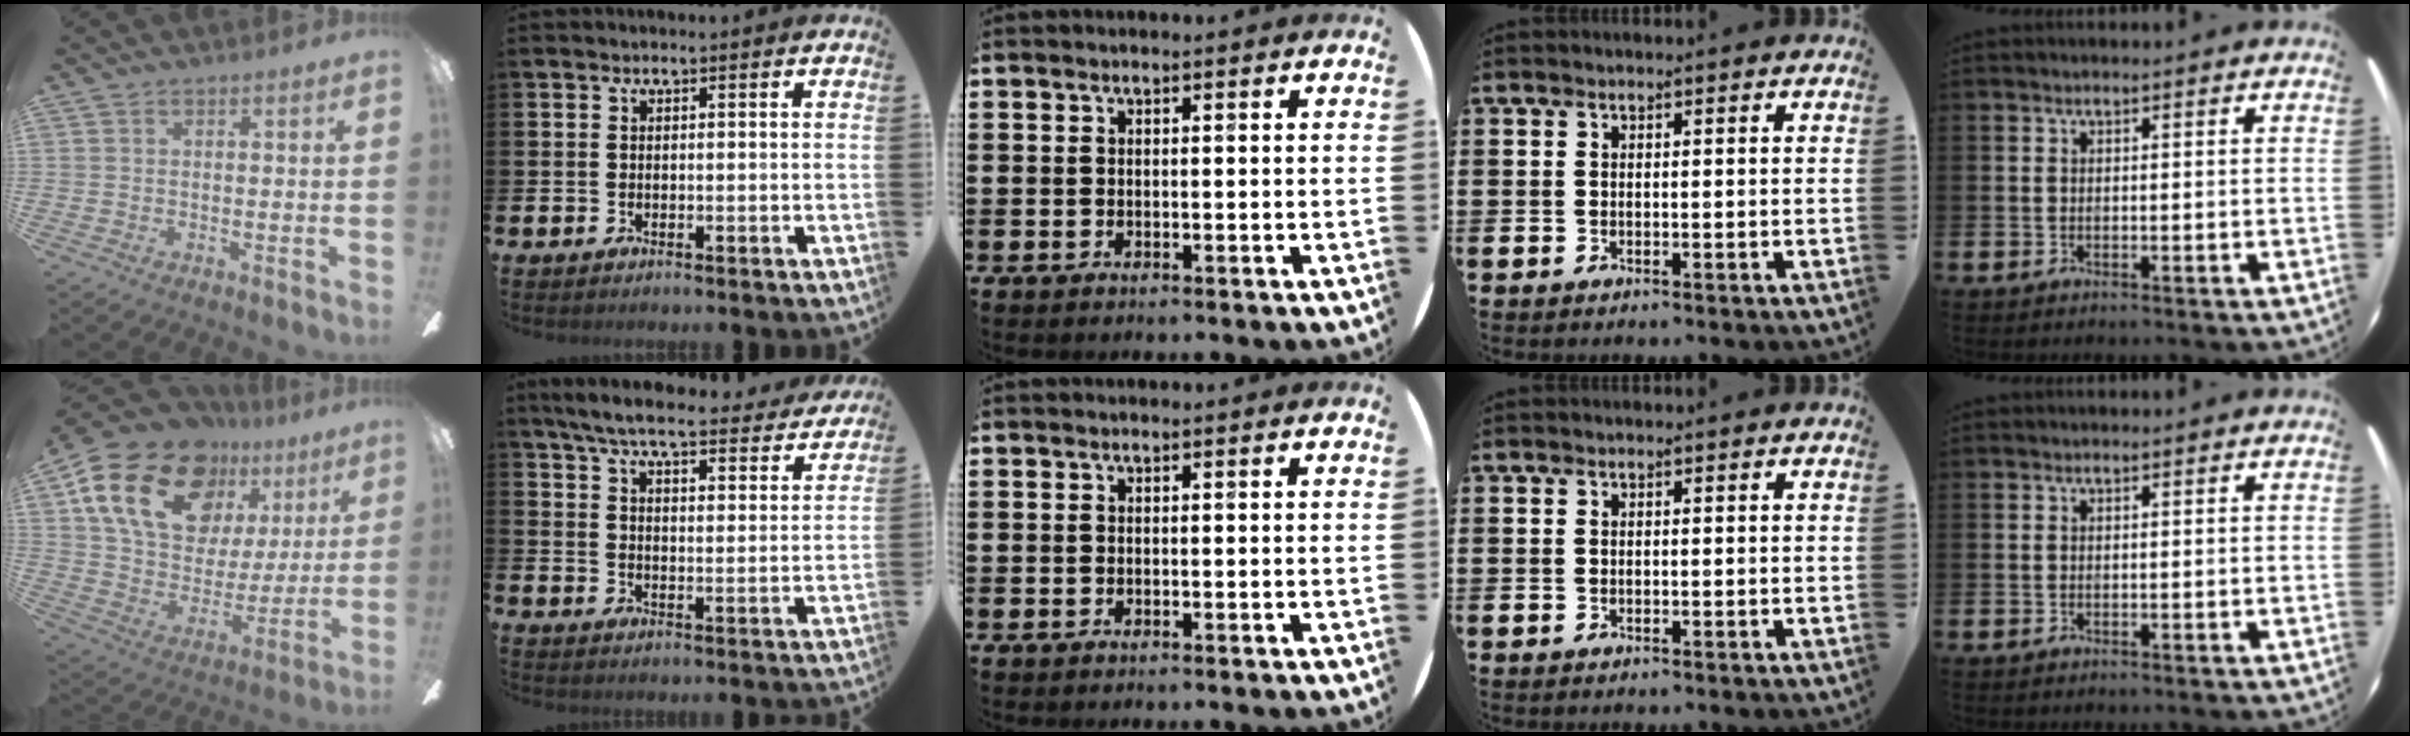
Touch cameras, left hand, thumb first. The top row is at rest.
{"thumb": {"total": 23.0, "force": [13.2, 14.3, 12.3], "torque": [-0.220, -0.058, 0.247]}, "index": {"total": 7.0, "force": [6.3, 0.9, 2.9], "torque": [-0.077, -0.041, 0.104]}}